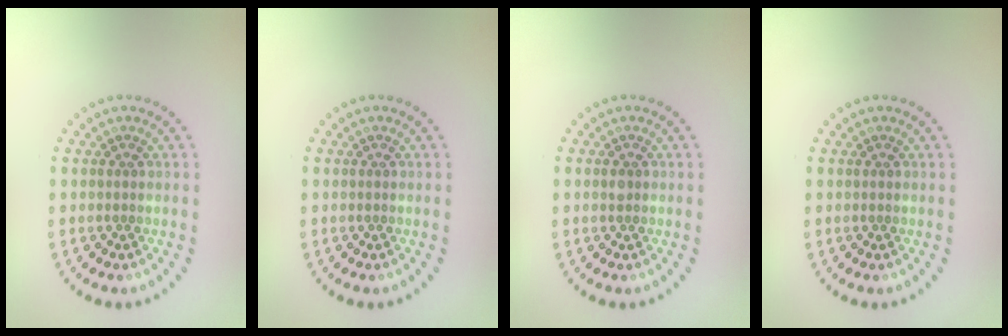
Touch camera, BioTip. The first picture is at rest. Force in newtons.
{"total": 0.0}
{"total": 0.8, "press": 0.8, "slide": 0.1}
{"total": 0.0}